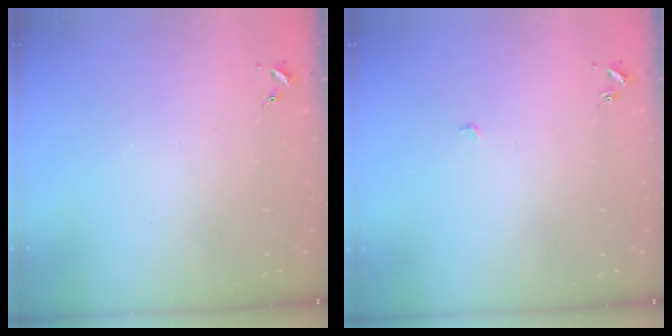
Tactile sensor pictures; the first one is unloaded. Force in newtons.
{"total": 2.3, "press": 2.3, "slide": 0.1}